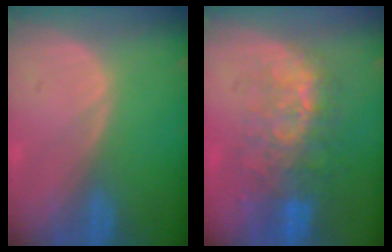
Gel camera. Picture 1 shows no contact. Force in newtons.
{"total": 10.0, "press": 8.4, "slide": 5.3}